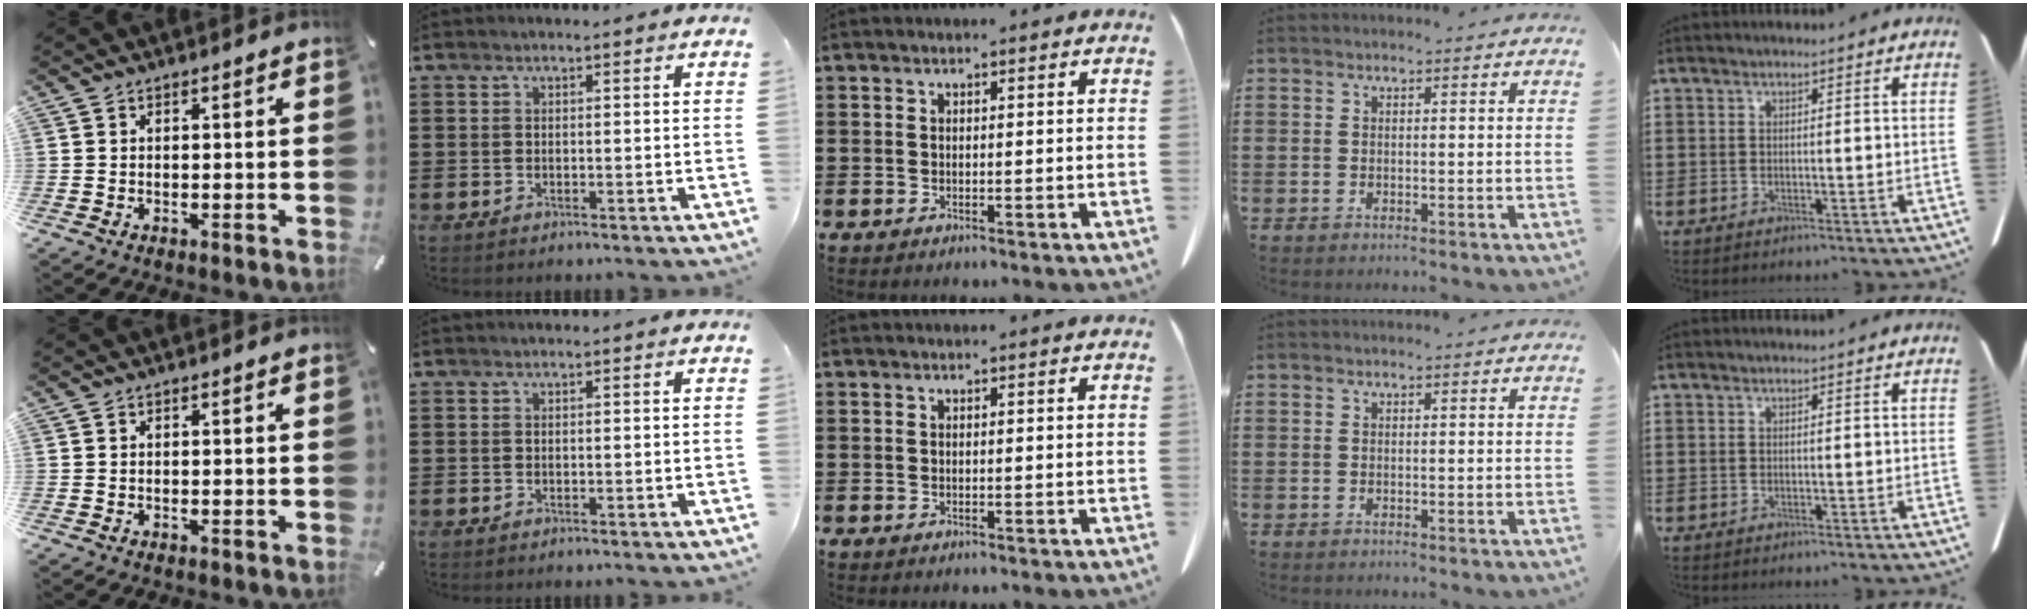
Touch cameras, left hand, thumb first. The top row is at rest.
{}